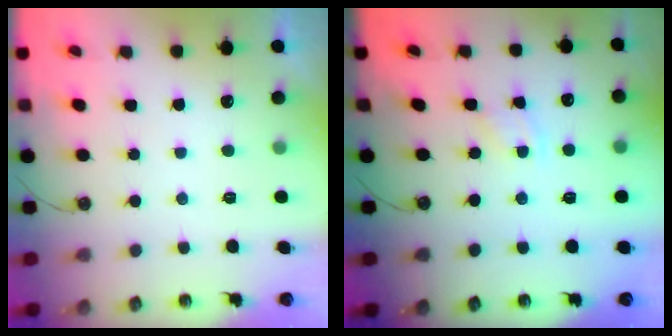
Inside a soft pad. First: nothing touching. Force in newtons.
{"total": 2.4, "press": 2.4, "slide": 0.3}